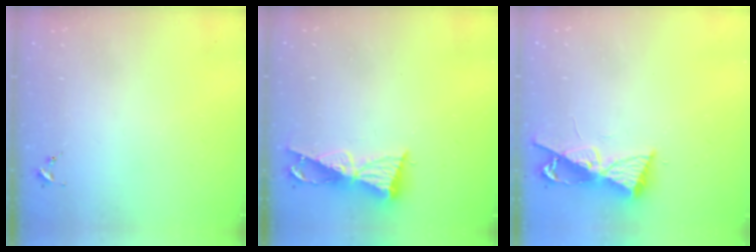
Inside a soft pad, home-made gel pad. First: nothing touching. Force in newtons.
{"total": 9.8, "press": 9.8, "slide": 0.6}
{"total": 8.7, "press": 8.6, "slide": 0.8}